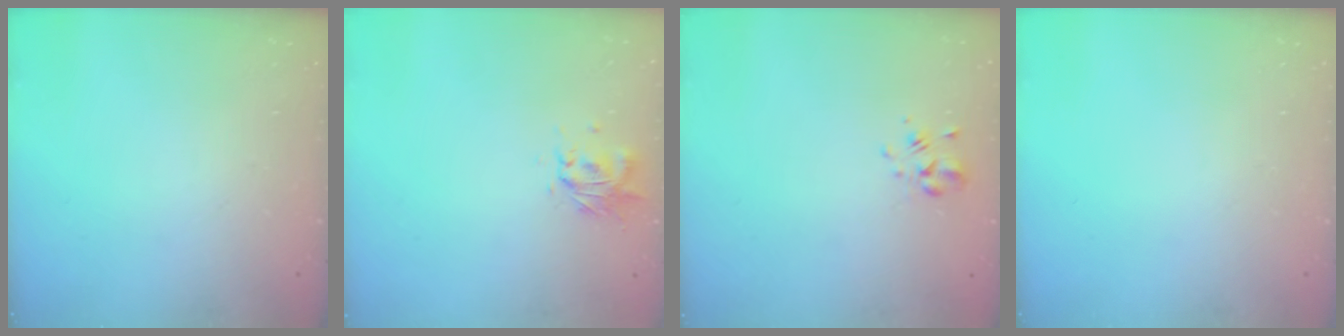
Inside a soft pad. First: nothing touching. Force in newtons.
{"total": 0.7, "press": 0.7, "slide": 0.3}
{"total": 2.1, "press": 1.9, "slide": 0.7}
{"total": 0.0}